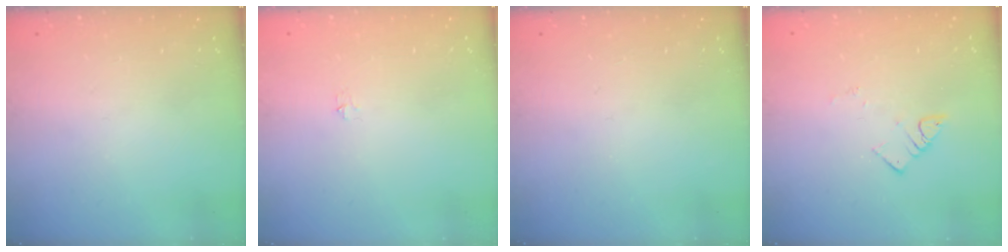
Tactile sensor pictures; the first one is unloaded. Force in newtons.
{"total": 3.1, "press": 3.0, "slide": 0.4}
{"total": 0.0}
{"total": 3.6, "press": 3.6, "slide": 0.3}